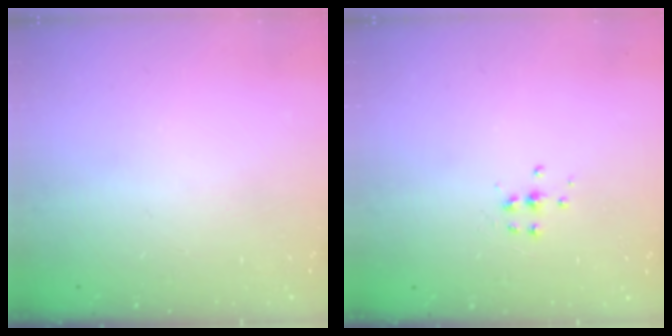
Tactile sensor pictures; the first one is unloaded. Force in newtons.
{"total": 4.7, "press": 4.7, "slide": 0.4}